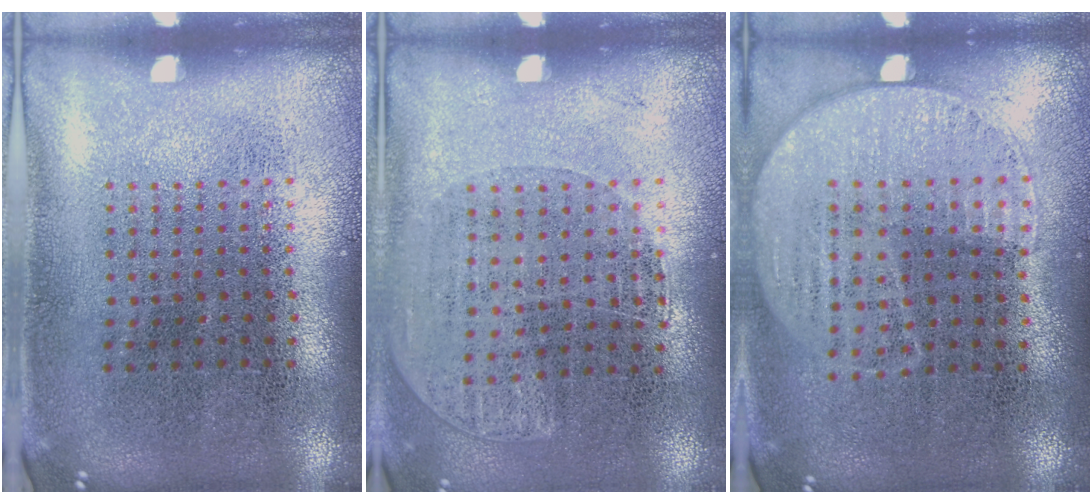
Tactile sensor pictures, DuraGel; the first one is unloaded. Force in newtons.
{"total": 1.1, "press": 0.9, "slide": 0.6}
{"total": 1.2, "press": 1.0, "slide": 0.7}